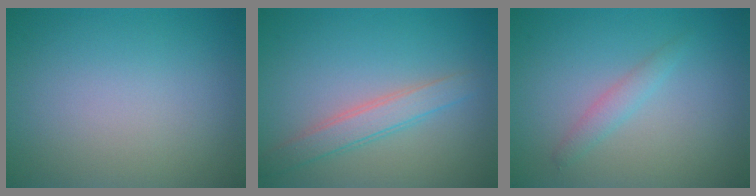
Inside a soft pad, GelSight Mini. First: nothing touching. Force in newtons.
{"total": 2.5, "press": 2.5, "slide": 0.1}
{"total": 1.5, "press": 1.5, "slide": 0.1}